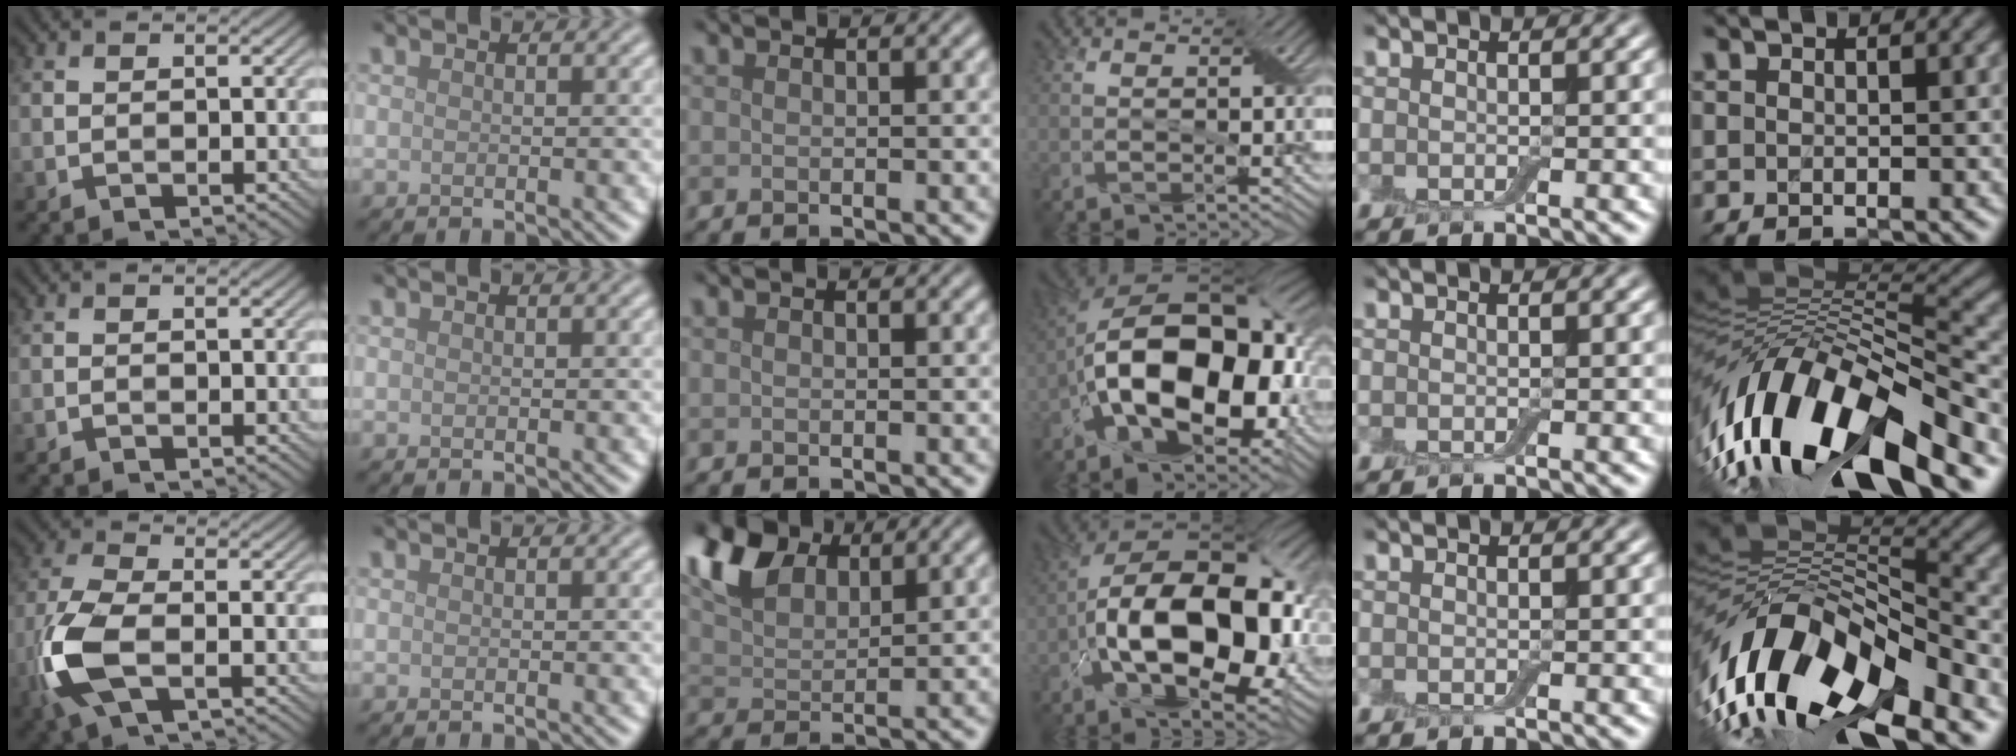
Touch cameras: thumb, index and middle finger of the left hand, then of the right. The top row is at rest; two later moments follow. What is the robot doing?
{"motion": "extract", "object": "airpods case & airpods"}